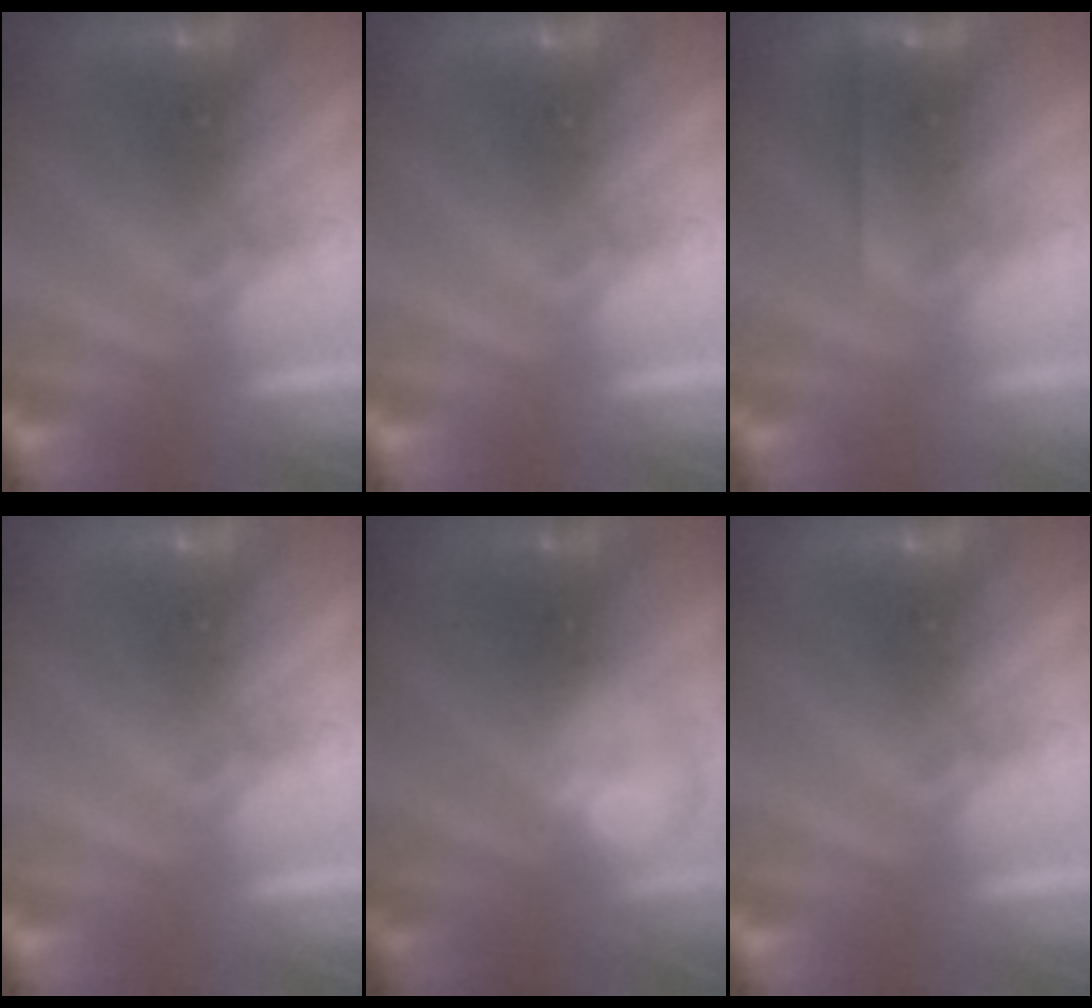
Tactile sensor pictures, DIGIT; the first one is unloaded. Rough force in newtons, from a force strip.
{"total": 0.0}
{"total": 2.6}
{"total": 0.0}
{"total": 2.3}
{"total": 0.0}